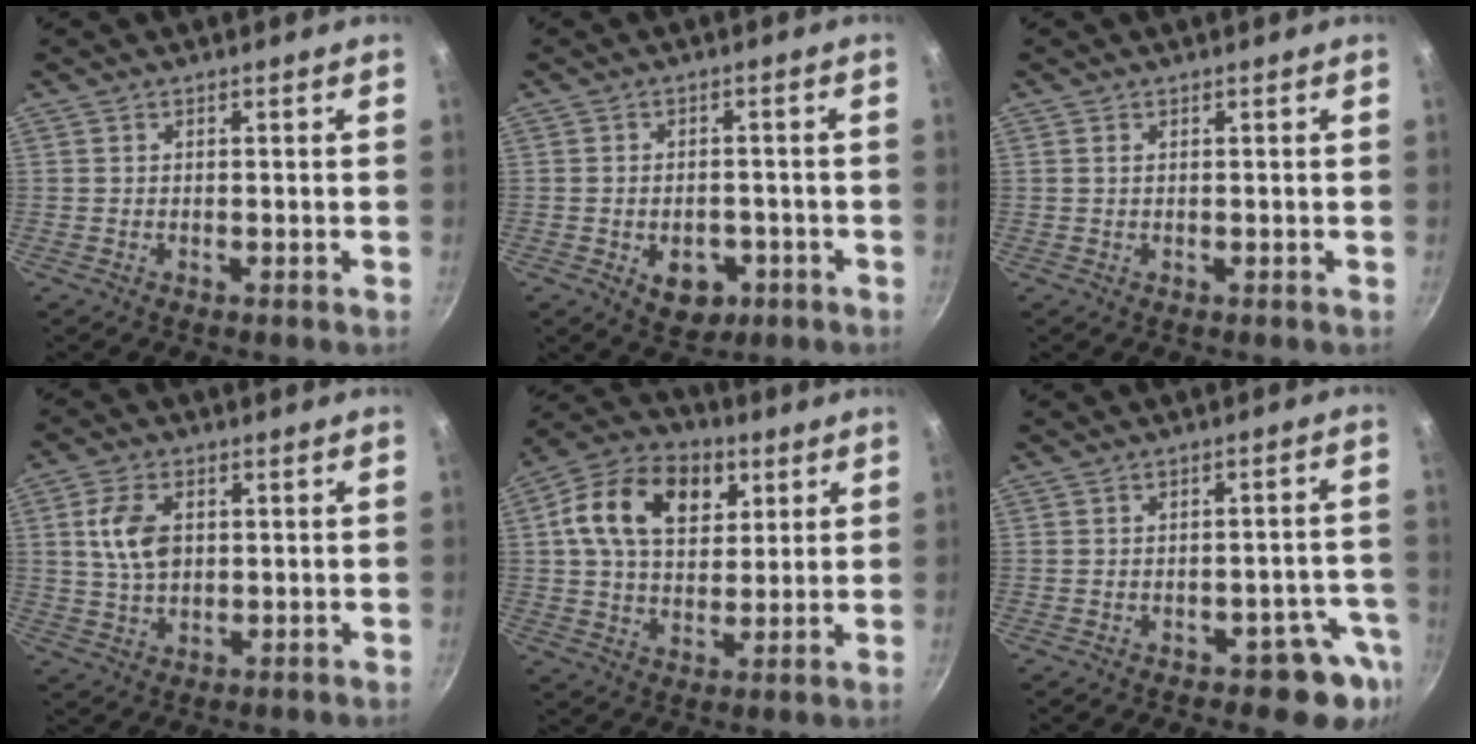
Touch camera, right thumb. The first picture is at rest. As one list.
[{"total": 7.1, "force": [-2.6, 5.0, 4.3], "torque": [-0.038, 0.009, -0.027]}, {"total": 0.7, "force": [0.2, 0.4, 0.5], "torque": [-0.009, 0.001, 0.004]}, {"total": 8.1, "force": [1.5, 5.1, 6.1], "torque": [-0.107, 0.000, 0.026]}, {"total": 17.4, "force": [5.7, 11.9, 11.4], "torque": [-0.169, 0.003, 0.082]}, {"total": 7.4, "force": [-3.5, 4.1, 5.0], "torque": [-0.005, 0.036, -0.034]}]